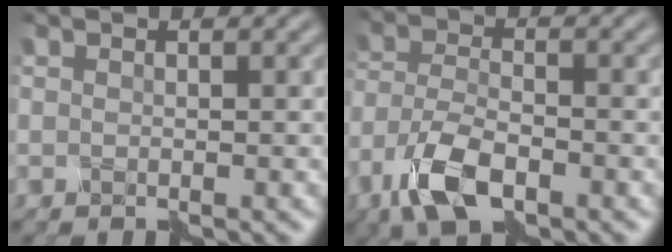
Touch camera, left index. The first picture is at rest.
{"total": 6.3, "force": [-4.2, 2.5, 4.0], "torque": [-0.097, 0.001, -0.092]}